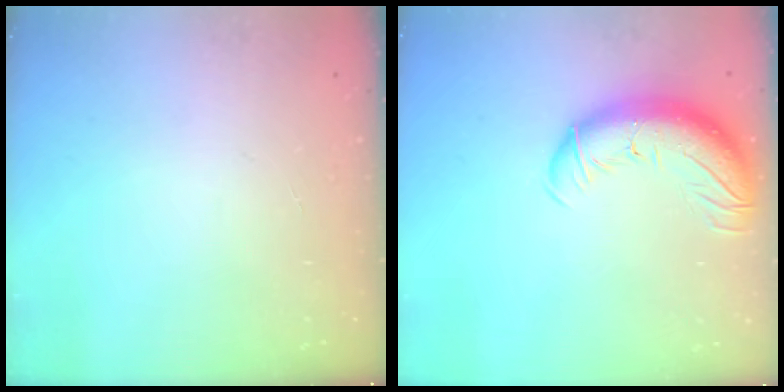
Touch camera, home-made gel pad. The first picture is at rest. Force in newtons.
{"total": 14.0, "press": 13.6, "slide": 3.5}